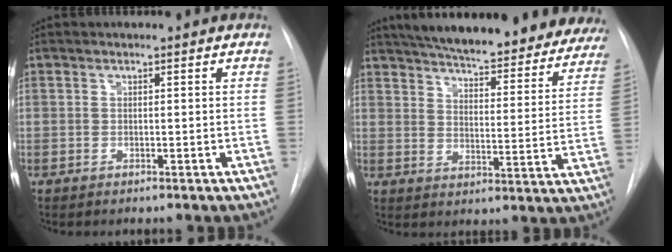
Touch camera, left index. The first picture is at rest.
{"total": 30.9, "force": [27.2, 6.9, 13.1], "torque": [-0.205, -0.054, 0.327]}